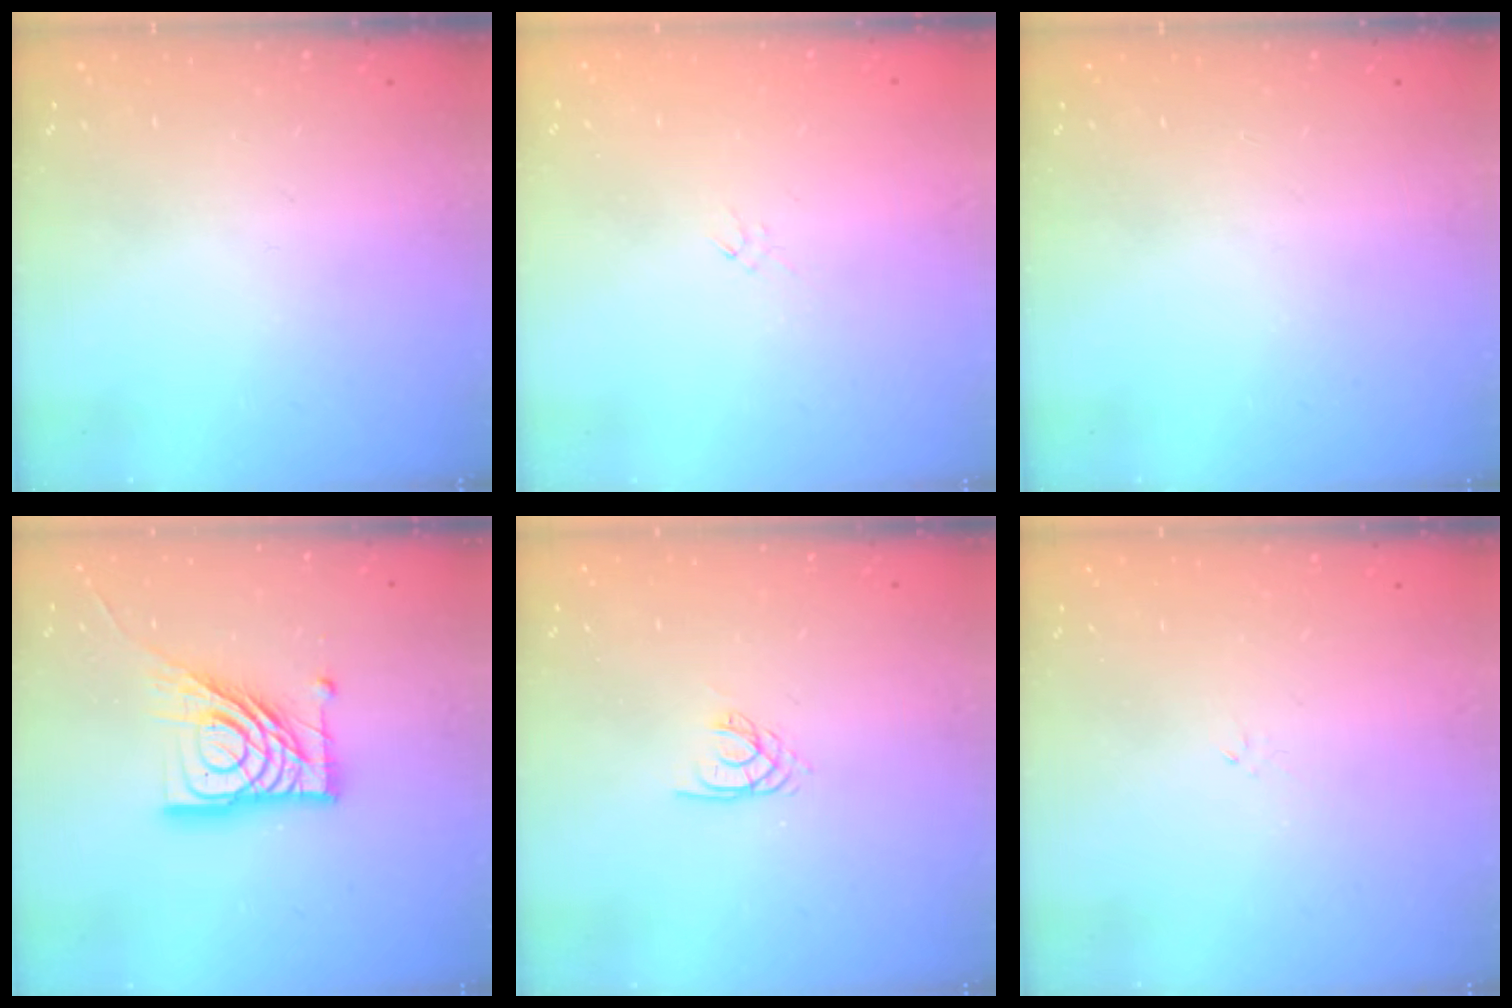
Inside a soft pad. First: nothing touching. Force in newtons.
{"total": 0.0}
{"total": 0.0}
{"total": 17.8, "press": 17.7, "slide": 2.0}
{"total": 2.1, "press": 2.1, "slide": 0.3}
{"total": 0.0}